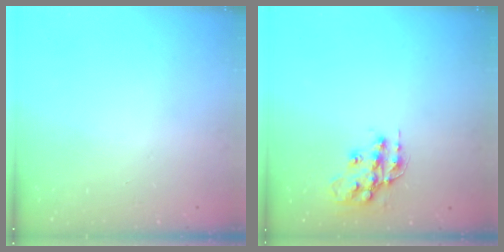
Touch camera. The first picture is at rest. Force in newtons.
{"total": 14.0, "press": 14.0, "slide": 0.7}